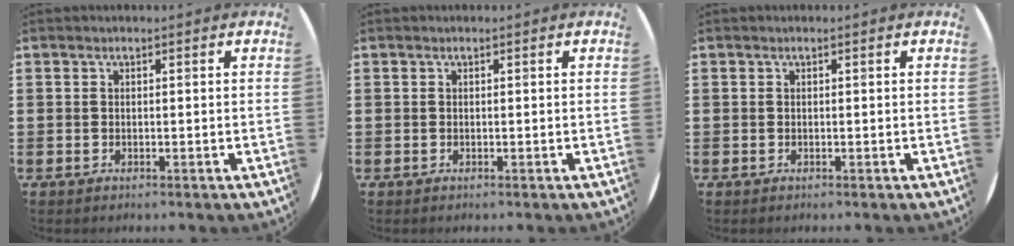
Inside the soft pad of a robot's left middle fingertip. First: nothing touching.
{"total": 0.0}
{"total": 0.0}